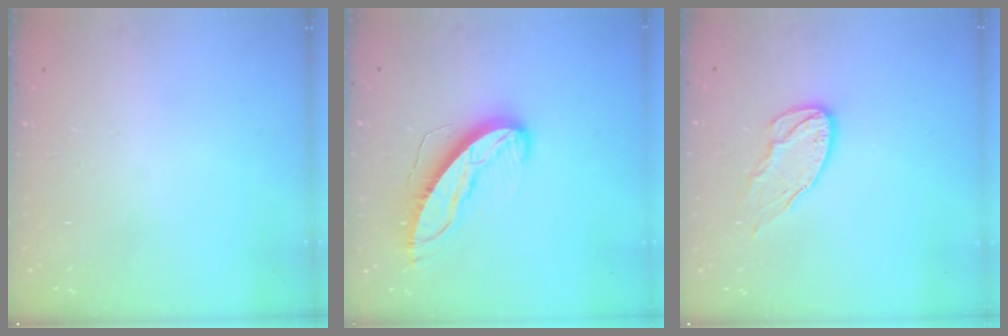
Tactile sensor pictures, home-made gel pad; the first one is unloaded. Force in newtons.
{"total": 11.6, "press": 11.6, "slide": 1.1}
{"total": 8.9, "press": 8.9, "slide": 0.3}